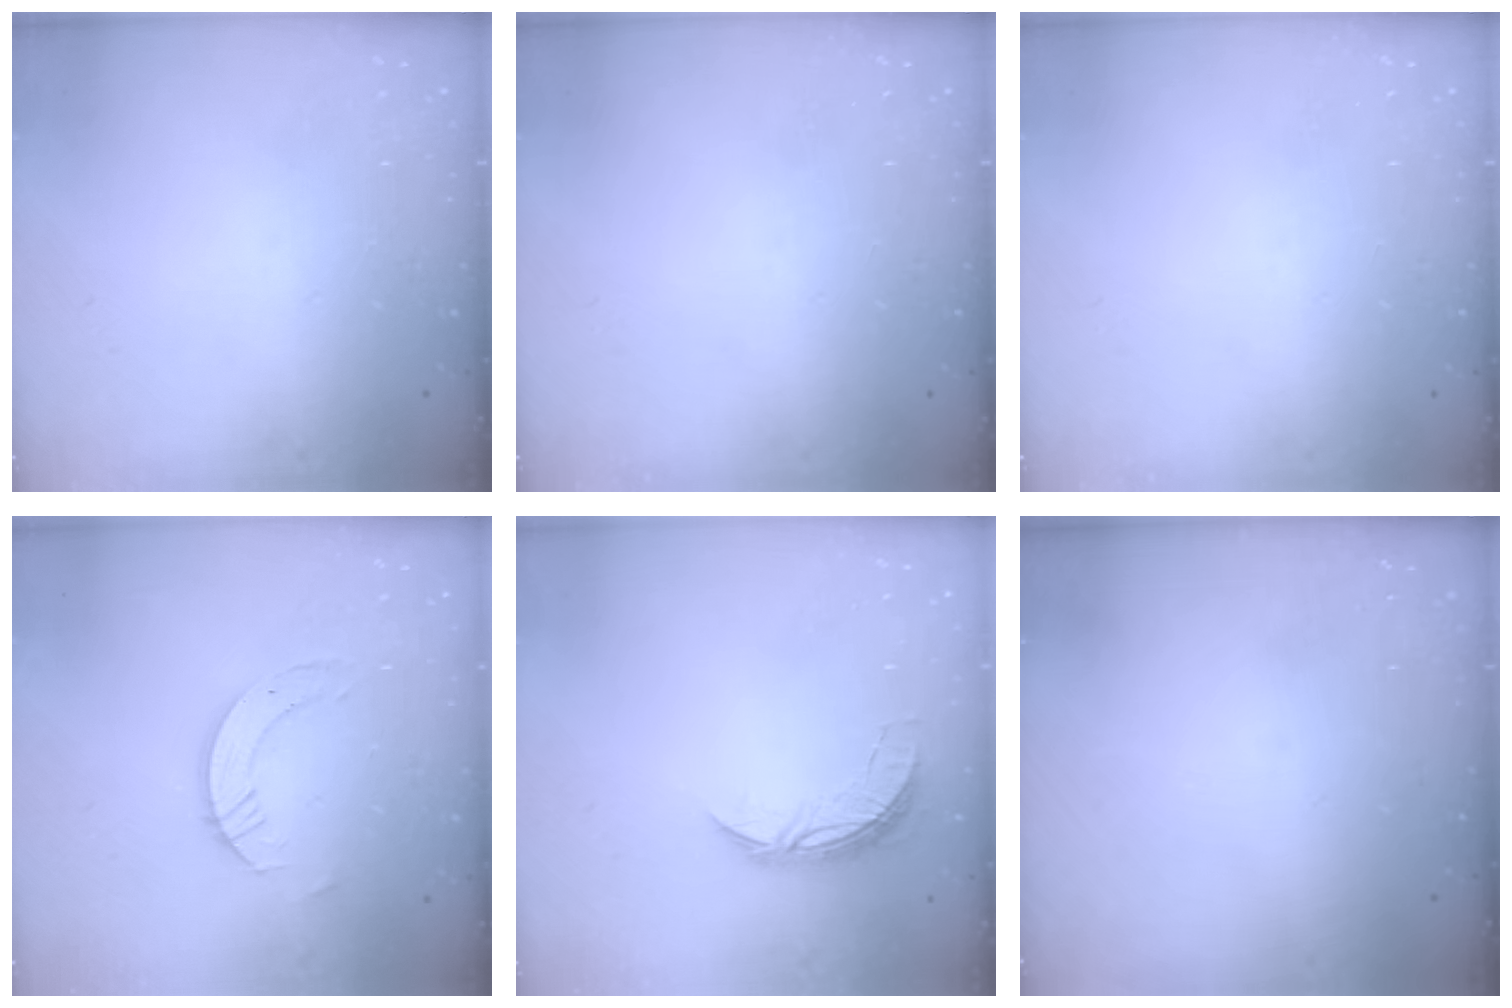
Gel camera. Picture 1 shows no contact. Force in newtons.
{"total": 0.0}
{"total": 0.0}
{"total": 6.5, "press": 6.4, "slide": 0.7}
{"total": 6.5, "press": 6.5, "slide": 0.4}
{"total": 0.0}